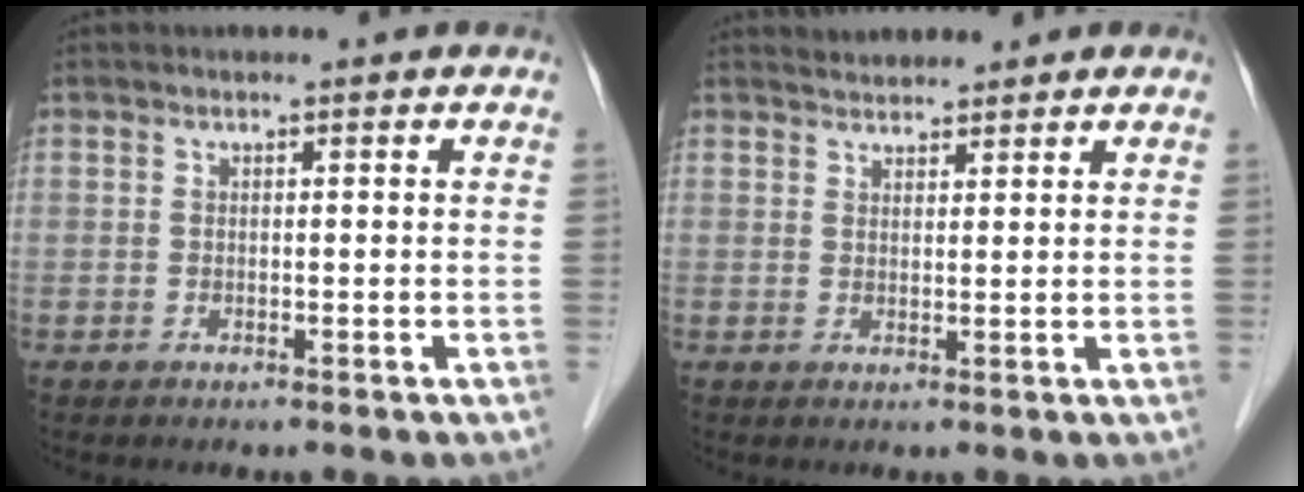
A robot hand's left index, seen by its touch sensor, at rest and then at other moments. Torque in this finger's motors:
{"motor_torque": [0.09, -0.50, 0.52, 0.06]}